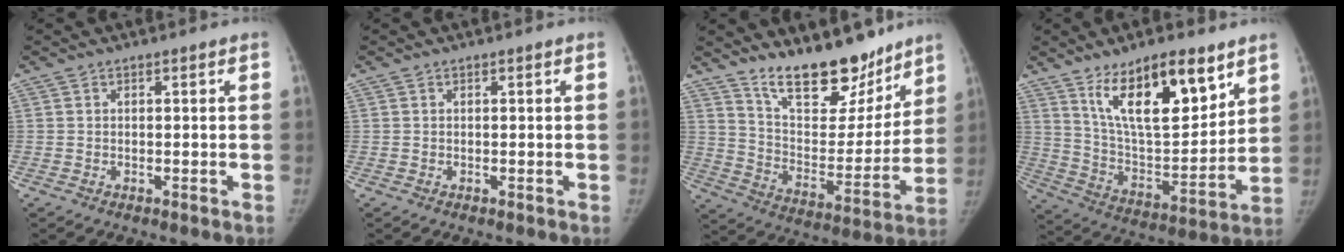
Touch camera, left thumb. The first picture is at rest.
{"total": 0.0}
{"total": 20.3, "force": [15.8, 8.2, 9.8], "torque": [-0.096, -0.107, 0.258]}
{"total": 19.4, "force": [11.4, 7.4, 13.8], "torque": [-0.185, -0.063, 0.210]}